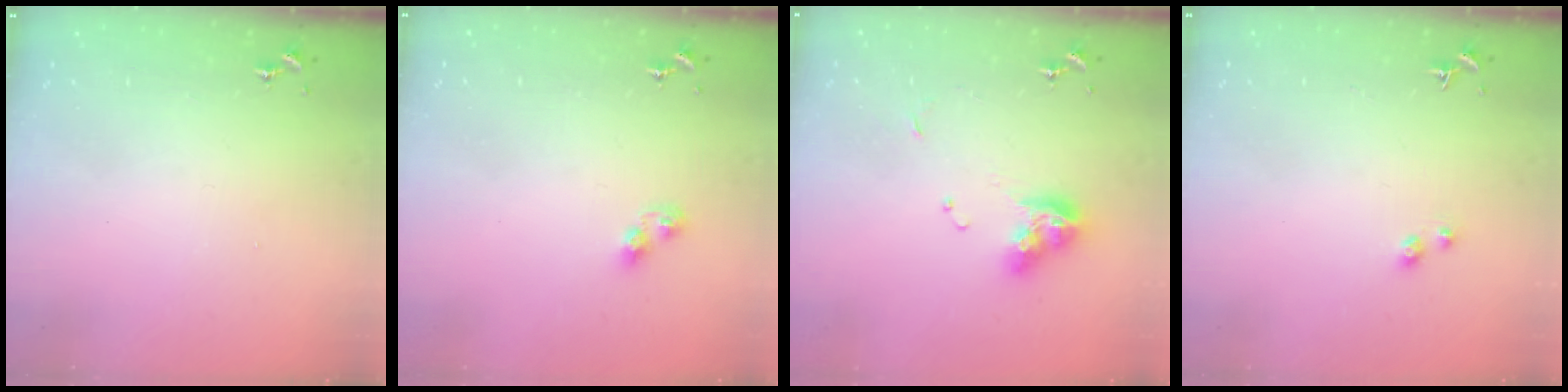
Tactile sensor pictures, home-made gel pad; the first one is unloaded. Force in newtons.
{"total": 5.8, "press": 5.8, "slide": 0.7}
{"total": 12.1, "press": 12.0, "slide": 1.3}
{"total": 3.0, "press": 3.0, "slide": 0.1}